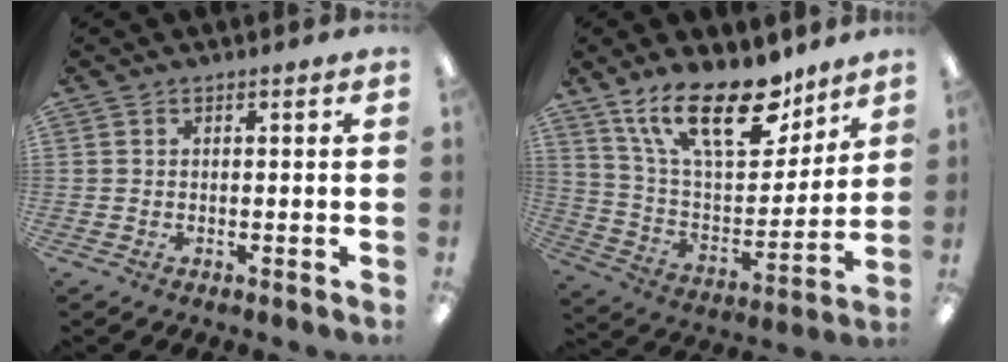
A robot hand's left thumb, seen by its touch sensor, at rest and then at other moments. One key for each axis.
{"total": 22.4, "fx": 14.7, "fy": 9.4, "fz": 14.0, "tx": -0.234, "ty": -0.083, "tz": 0.257}